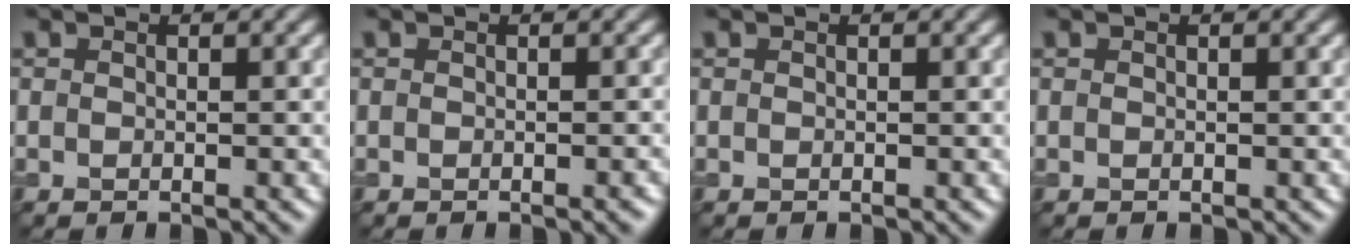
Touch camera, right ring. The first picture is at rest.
{"total": 0.7, "force": [-0.4, 0.1, 0.6], "torque": [-0.005, 0.001, -0.005]}
{"total": 0.0}
{"total": 0.0}